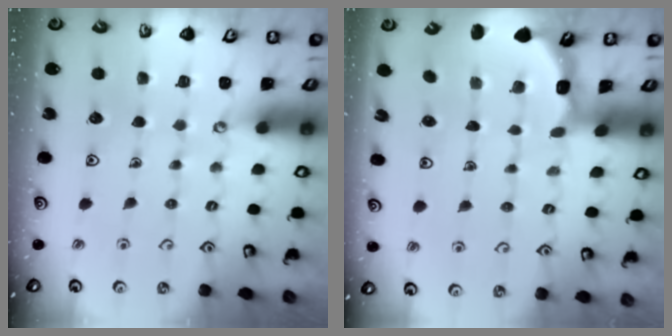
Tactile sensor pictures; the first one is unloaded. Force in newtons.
{"total": 1.9, "press": 1.9, "slide": 0.6}